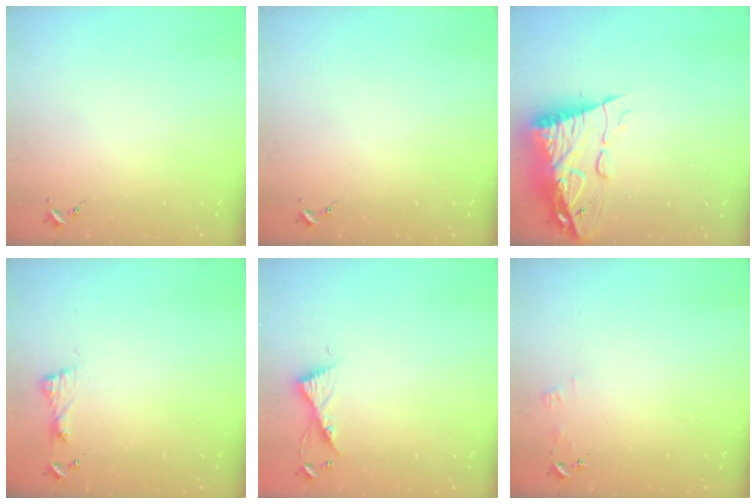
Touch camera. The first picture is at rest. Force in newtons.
{"total": 0.0}
{"total": 14.9, "press": 14.8, "slide": 1.2}
{"total": 5.0, "press": 4.9, "slide": 0.6}
{"total": 6.2, "press": 6.2, "slide": 0.6}
{"total": 4.2, "press": 4.2, "slide": 0.5}